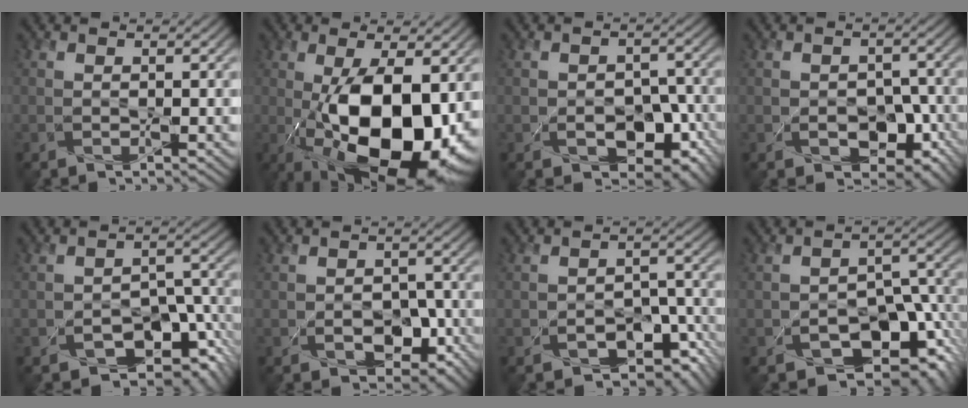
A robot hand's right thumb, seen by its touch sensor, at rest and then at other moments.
{"total": 17.8, "force": [-3.4, 8.5, 15.3], "torque": [-0.258, -0.022, -0.046]}
{"total": 8.2, "force": [-3.7, 5.6, 4.6], "torque": [-0.067, -0.012, -0.042]}
{"total": 7.2, "force": [-3.0, 5.2, 4.1], "torque": [-0.062, -0.017, -0.035]}
{"total": 8.3, "force": [-4.4, 5.0, 4.9], "torque": [-0.068, -0.020, -0.065]}
{"total": 5.7, "force": [-2.5, 4.0, 3.2], "torque": [-0.049, -0.016, -0.034]}
{"total": 7.8, "force": [-4.7, 4.8, 4.0], "torque": [-0.051, 0.000, -0.063]}
{"total": 10.1, "force": [-5.2, 6.2, 6.0], "torque": [-0.088, -0.028, -0.075]}